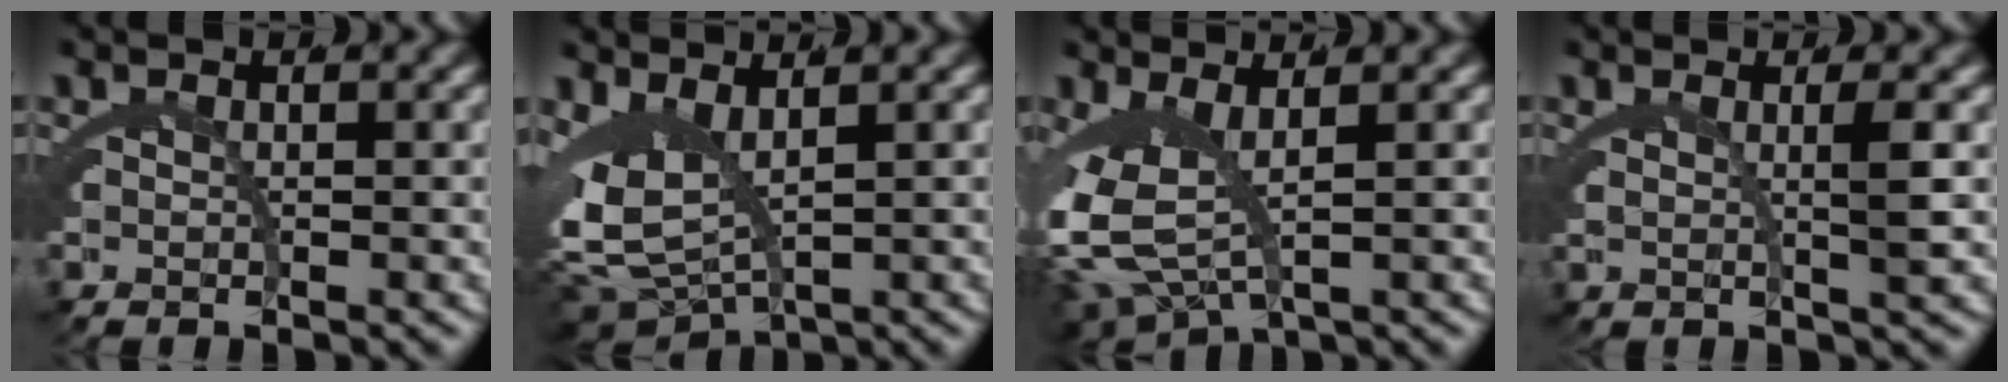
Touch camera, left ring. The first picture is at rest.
{"total": 7.0, "force": [0.4, 5.0, 4.9], "torque": [-0.122, -0.023, 0.019]}
{"total": 7.0, "force": [0.0, 4.5, 5.4], "torque": [-0.138, -0.030, 0.017]}
{"total": 2.2, "force": [0.9, -0.8, 1.9], "torque": [-0.025, -0.004, 0.022]}